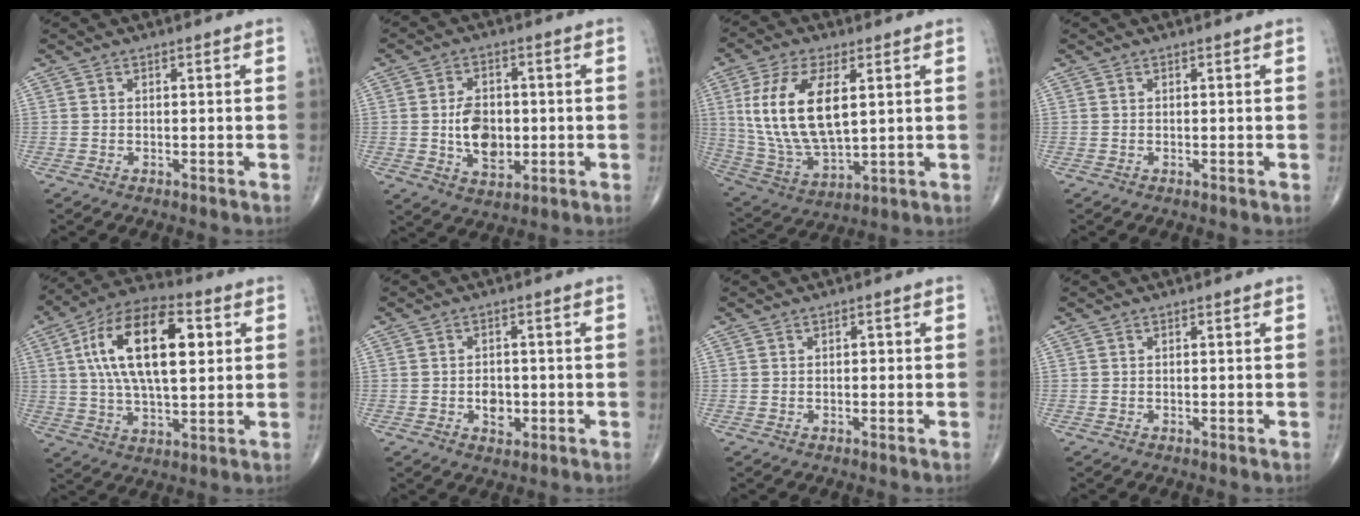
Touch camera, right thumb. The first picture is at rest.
{"total": 8.9, "force": [-0.4, 6.0, 6.6], "torque": [-0.090, -0.002, -0.004]}
{"total": 17.3, "force": [3.7, 8.4, 14.7], "torque": [-0.293, -0.016, 0.082]}
{"total": 0.0}
{"total": 19.9, "force": [4.6, 9.2, 17.0], "torque": [-0.293, 0.011, 0.073]}
{"total": 4.0, "force": [-0.9, 2.8, 2.7], "torque": [-0.028, 0.003, -0.011]}
{"total": 0.7, "force": [0.0, 0.5, 0.5], "torque": [-0.006, 0.003, -0.001]}
{"total": 0.0}